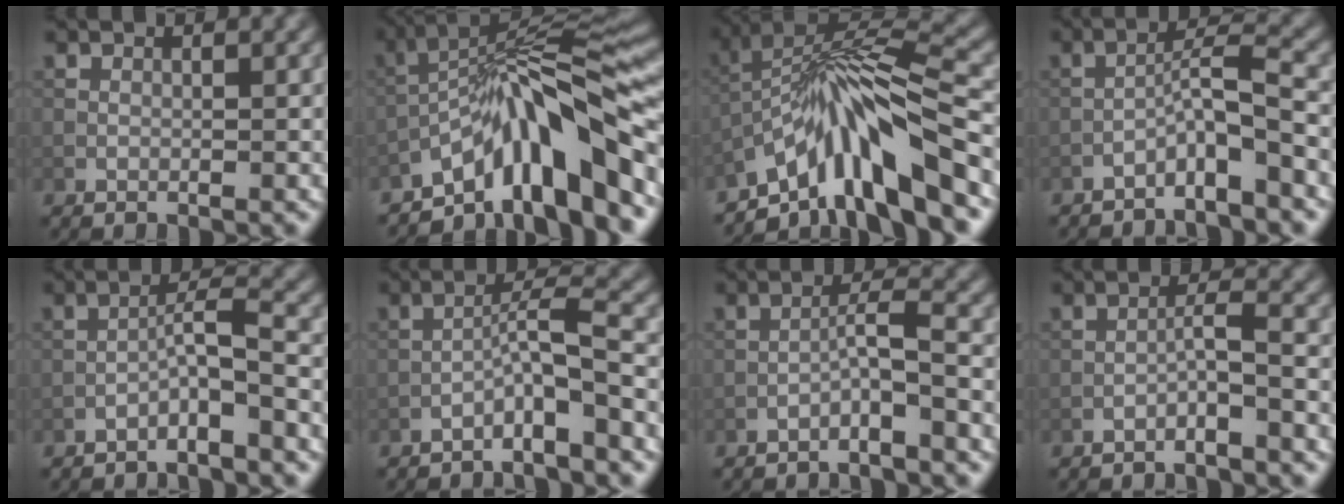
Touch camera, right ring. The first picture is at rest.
{"total": 12.1, "force": [-6.5, 2.5, 9.8], "torque": [-0.140, 0.021, -0.108]}
{"total": 11.2, "force": [-6.3, 2.3, 9.0], "torque": [-0.142, 0.017, -0.108]}
{"total": 3.7, "force": [-2.5, 0.2, 2.7], "torque": [-0.049, 0.021, -0.050]}
{"total": 2.8, "force": [-1.9, 0.1, 2.1], "torque": [-0.041, 0.019, -0.038]}
{"total": 3.6, "force": [-2.4, 0.1, 2.7], "torque": [-0.049, 0.021, -0.049]}
{"total": 2.5, "force": [-1.7, -0.1, 1.8], "torque": [-0.035, 0.017, -0.036]}
{"total": 1.9, "force": [-1.3, -0.1, 1.4], "torque": [-0.025, 0.014, -0.029]}